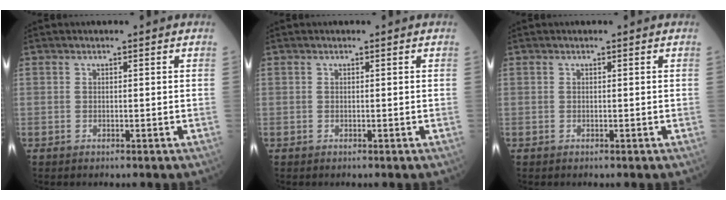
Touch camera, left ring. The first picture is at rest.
{"total": 0.0}
{"total": 0.0}